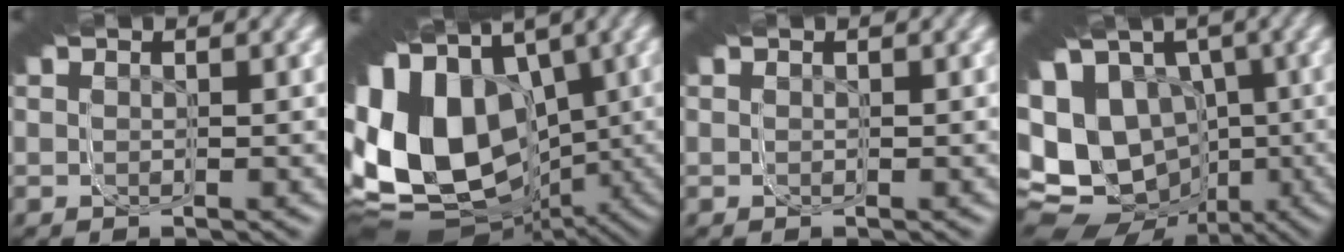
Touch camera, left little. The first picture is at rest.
{"total": 22.2, "force": [-5.1, 14.0, 16.5], "torque": [-0.249, -0.028, -0.071]}
{"total": 0.0}
{"total": 14.7, "force": [-3.6, 9.7, 10.5], "torque": [-0.137, -0.021, -0.057]}